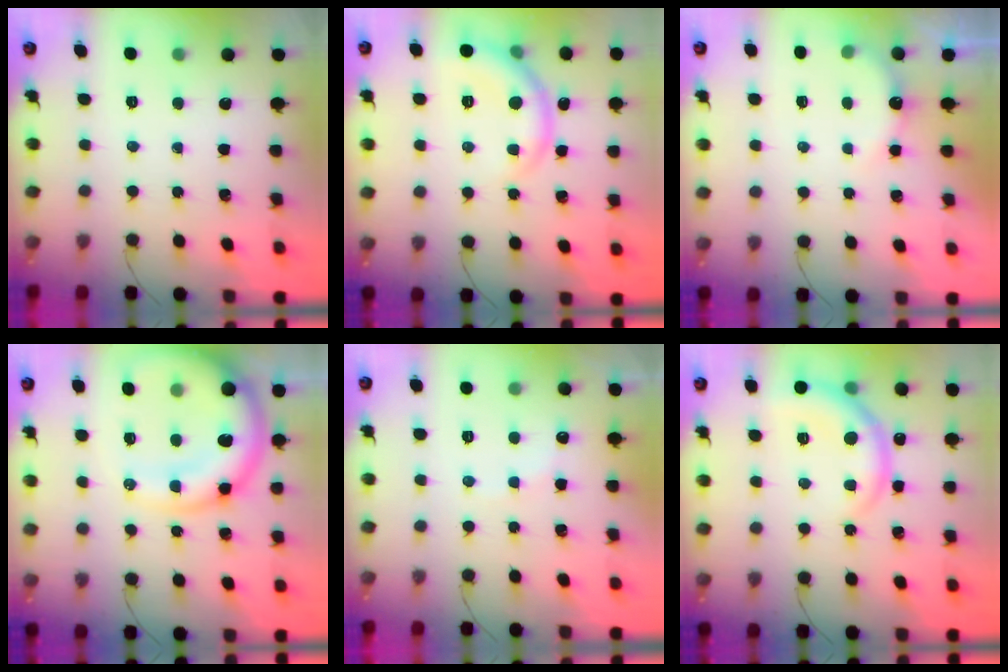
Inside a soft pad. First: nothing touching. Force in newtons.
{"total": 7.4, "press": 7.4, "slide": 0.8}
{"total": 5.5, "press": 5.4, "slide": 1.0}
{"total": 17.3, "press": 16.9, "slide": 3.9}
{"total": 5.9, "press": 5.9, "slide": 1.0}
{"total": 8.6, "press": 8.5, "slide": 0.5}